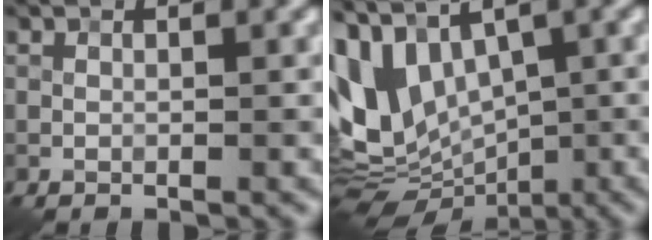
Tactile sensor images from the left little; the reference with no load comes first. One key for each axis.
{"total": 9.3, "fx": 1.4, "fy": 6.2, "fz": 6.7, "tx": -0.139, "ty": -0.002, "tz": 0.021}